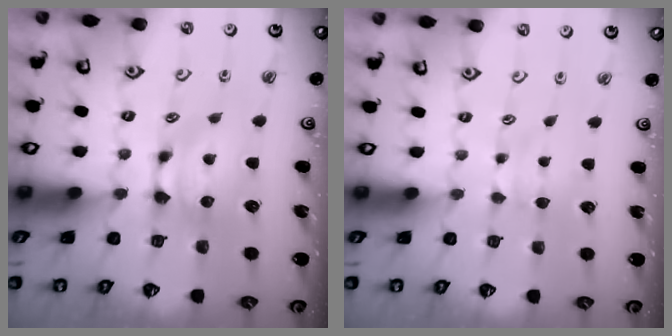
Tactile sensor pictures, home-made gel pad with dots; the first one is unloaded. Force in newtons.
{"total": 2.5, "press": 2.4, "slide": 0.4}